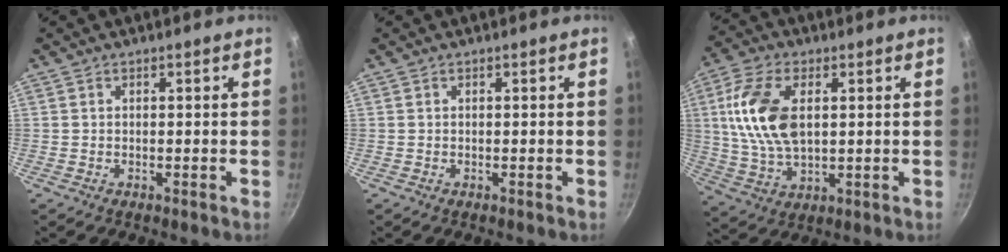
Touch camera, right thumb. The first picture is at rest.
{"total": 0.0}
{"total": 14.3, "force": [2.7, 8.1, 11.5], "torque": [-0.218, -0.003, 0.052]}